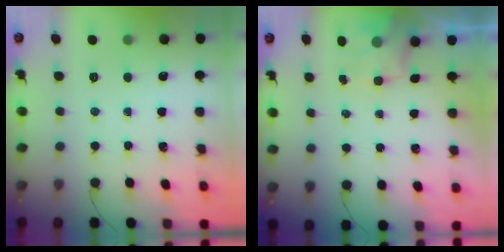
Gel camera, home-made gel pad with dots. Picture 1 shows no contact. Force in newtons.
{"total": 1.5, "press": 1.3, "slide": 0.8}